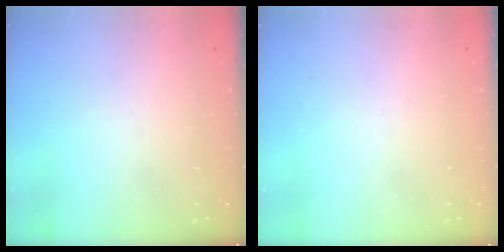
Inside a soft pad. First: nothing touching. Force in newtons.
{"total": 1.7, "press": 1.6, "slide": 0.1}